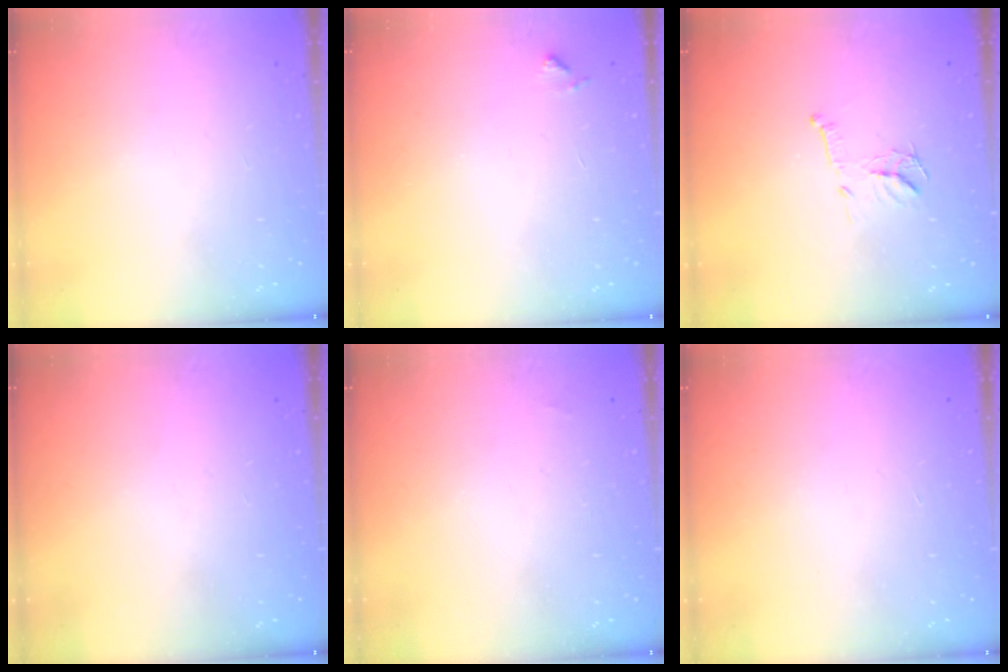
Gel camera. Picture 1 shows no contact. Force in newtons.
{"total": 6.5, "press": 6.4, "slide": 0.4}
{"total": 9.7, "press": 9.7, "slide": 0.3}
{"total": 0.0}
{"total": 1.3, "press": 1.3, "slide": 0.2}
{"total": 1.5, "press": 1.5, "slide": 0.1}